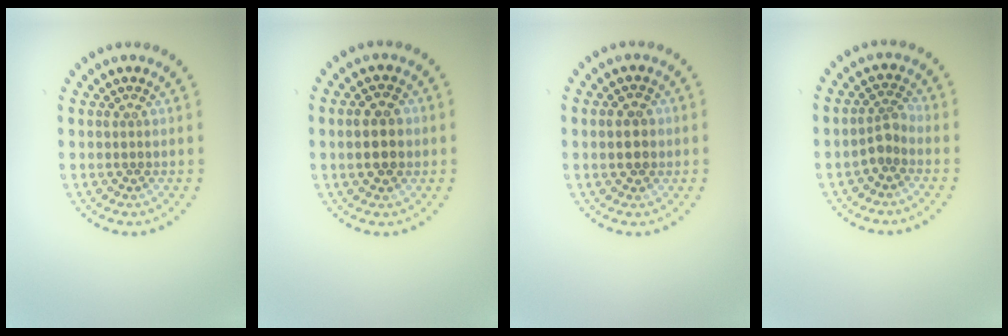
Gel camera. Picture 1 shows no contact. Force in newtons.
{"total": 4.0, "press": 4.0, "slide": 0.1}
{"total": 3.0, "press": 3.0, "slide": 0.2}
{"total": 1.7, "press": 1.4, "slide": 1.0}